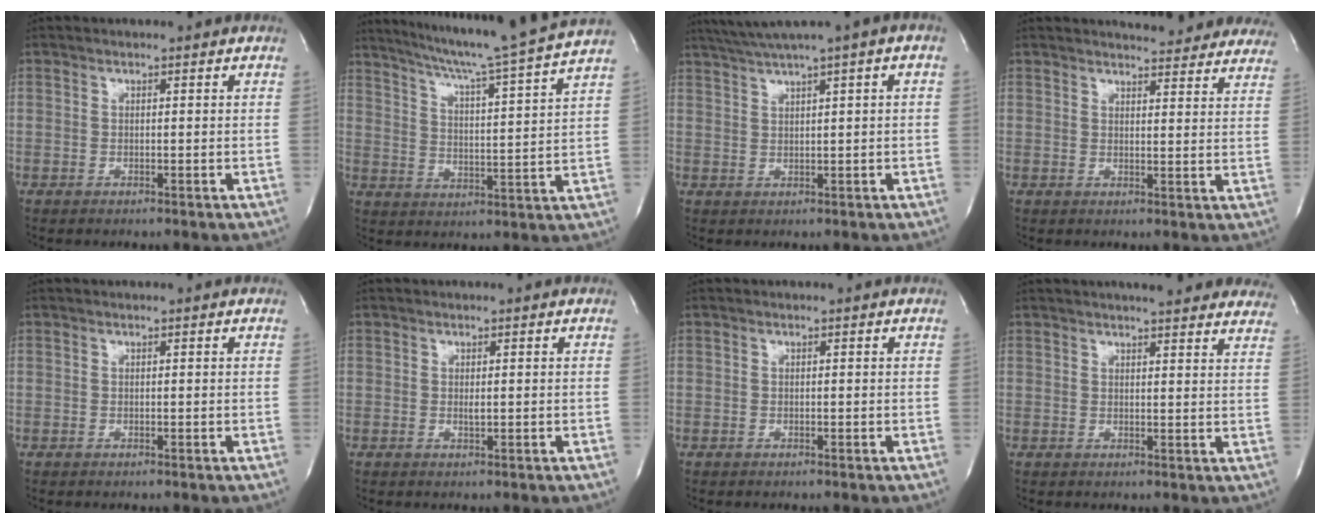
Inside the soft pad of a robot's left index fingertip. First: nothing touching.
{"total": 18.7, "force": [16.4, -2.5, 8.8], "torque": [-0.148, -0.038, 0.225]}
{"total": 6.1, "force": [3.6, -0.4, 4.9], "torque": [-0.090, 0.024, 0.065]}
{"total": 14.5, "force": [13.7, 2.8, 3.8], "torque": [-0.025, -0.020, 0.140]}
{"total": 0.0}
{"total": 0.5, "force": [0.0, 0.1, 0.5], "torque": [-0.016, -0.005, 0.002]}
{"total": 0.0}
{"total": 16.6, "force": [14.8, 2.9, 6.9], "torque": [-0.081, 0.006, 0.166]}